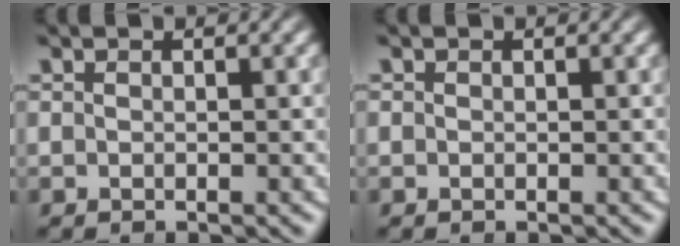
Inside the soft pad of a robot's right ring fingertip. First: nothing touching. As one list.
[{"total": 0.7, "force": [0.0, 0.6, -0.1], "torque": [-0.002, -0.003, -0.001]}]